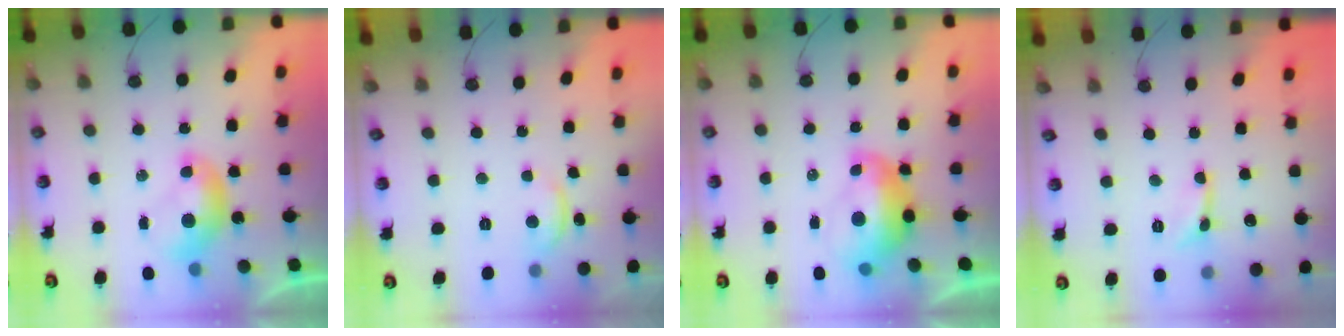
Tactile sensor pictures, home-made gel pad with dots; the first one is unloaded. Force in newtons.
{"total": 1.4, "press": 1.3, "slide": 0.5}
{"total": 3.8, "press": 3.7, "slide": 0.8}
{"total": 1.6, "press": 1.5, "slide": 0.4}